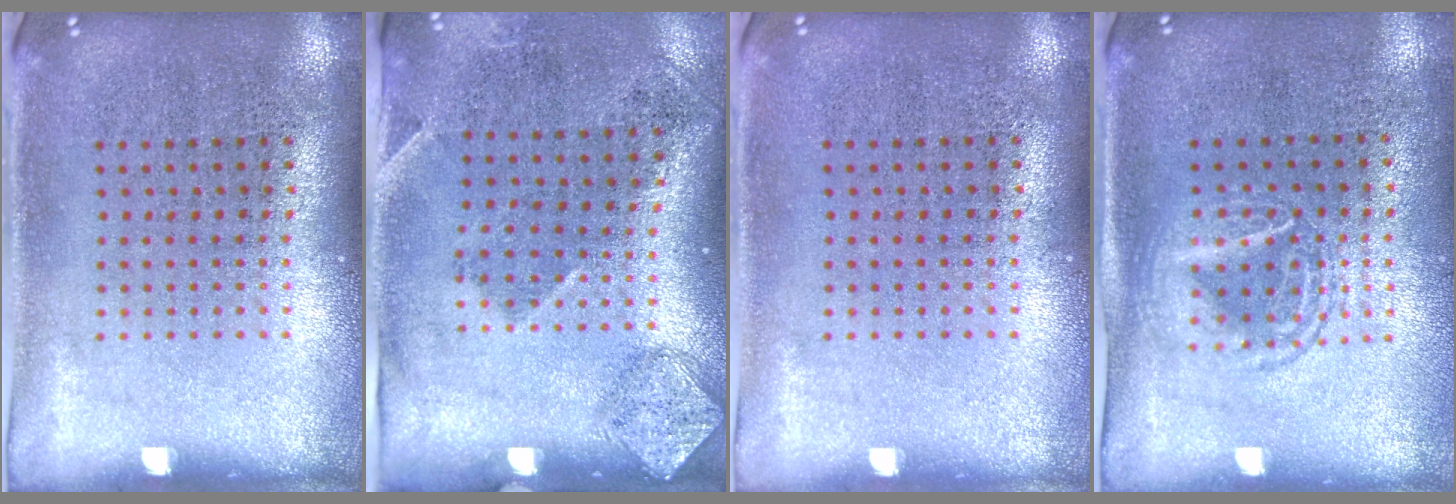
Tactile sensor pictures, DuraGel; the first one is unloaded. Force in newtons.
{"total": 1.9, "press": 1.2, "slide": 1.4}
{"total": 0.0}
{"total": 1.4, "press": 1.3, "slide": 0.6}